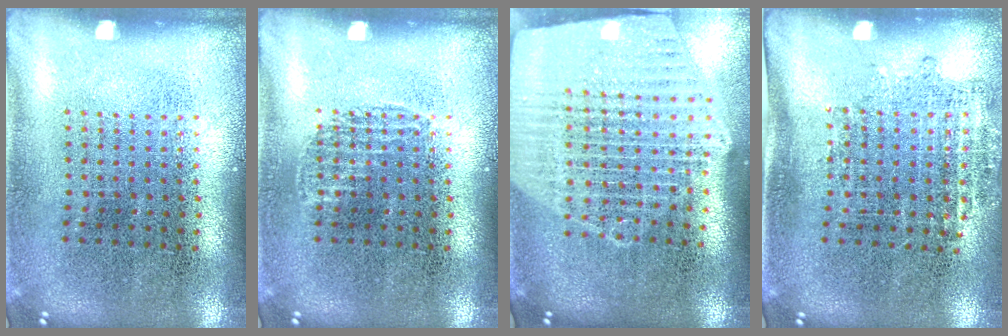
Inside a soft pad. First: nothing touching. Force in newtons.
{"total": 0.6, "press": 0.6, "slide": 0.1}
{"total": 2.6, "press": 2.2, "slide": 1.3}
{"total": 1.1, "press": 0.9, "slide": 0.7}